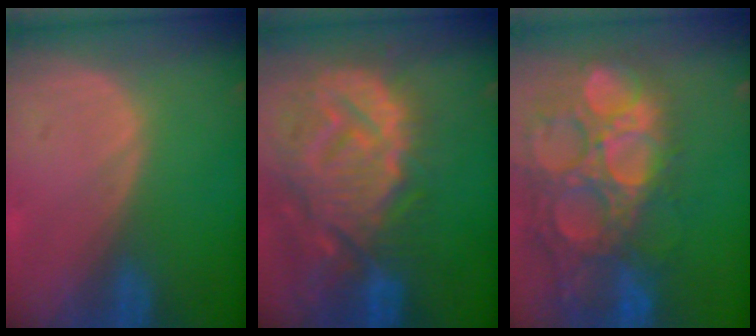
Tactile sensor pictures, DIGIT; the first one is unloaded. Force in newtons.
{"total": 14.4, "press": 12.4, "slide": 7.3}
{"total": 15.6, "press": 12.9, "slide": 8.7}